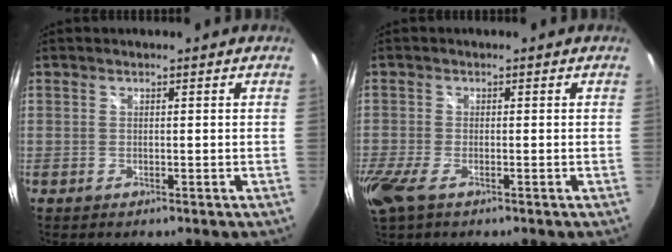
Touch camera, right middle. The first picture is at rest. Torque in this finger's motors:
{"motor_torque": [1.08, -1.05, 0.27, 0.16]}